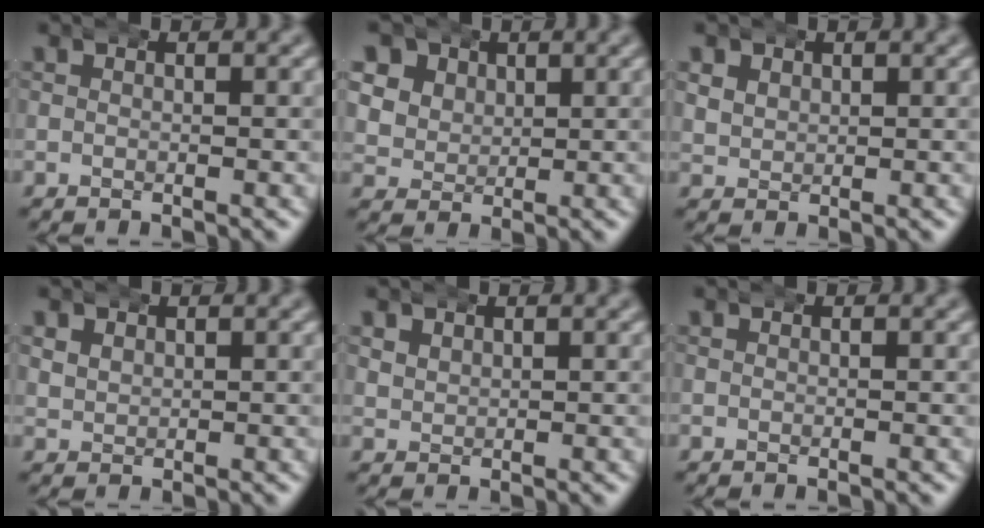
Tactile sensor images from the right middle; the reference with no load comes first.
{"total": 9.0, "force": [2.1, 8.0, 3.6], "torque": [-0.103, -0.017, 0.030]}
{"total": 3.1, "force": [0.9, 2.7, 1.1], "torque": [-0.033, -0.006, 0.019]}
{"total": 2.3, "force": [0.8, 2.0, 0.8], "torque": [-0.024, -0.004, 0.017]}
{"total": 1.6, "force": [0.8, 1.3, 0.5], "torque": [-0.016, -0.002, 0.018]}
{"total": 0.0}